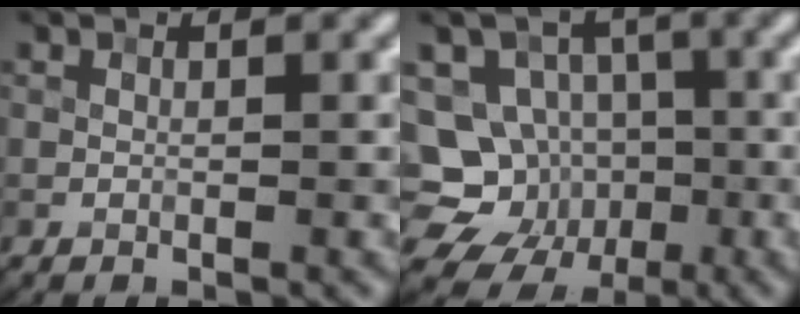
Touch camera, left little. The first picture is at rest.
{"total": 11.6, "force": [-3.3, 10.3, 4.0], "torque": [-0.076, 0.009, -0.071]}